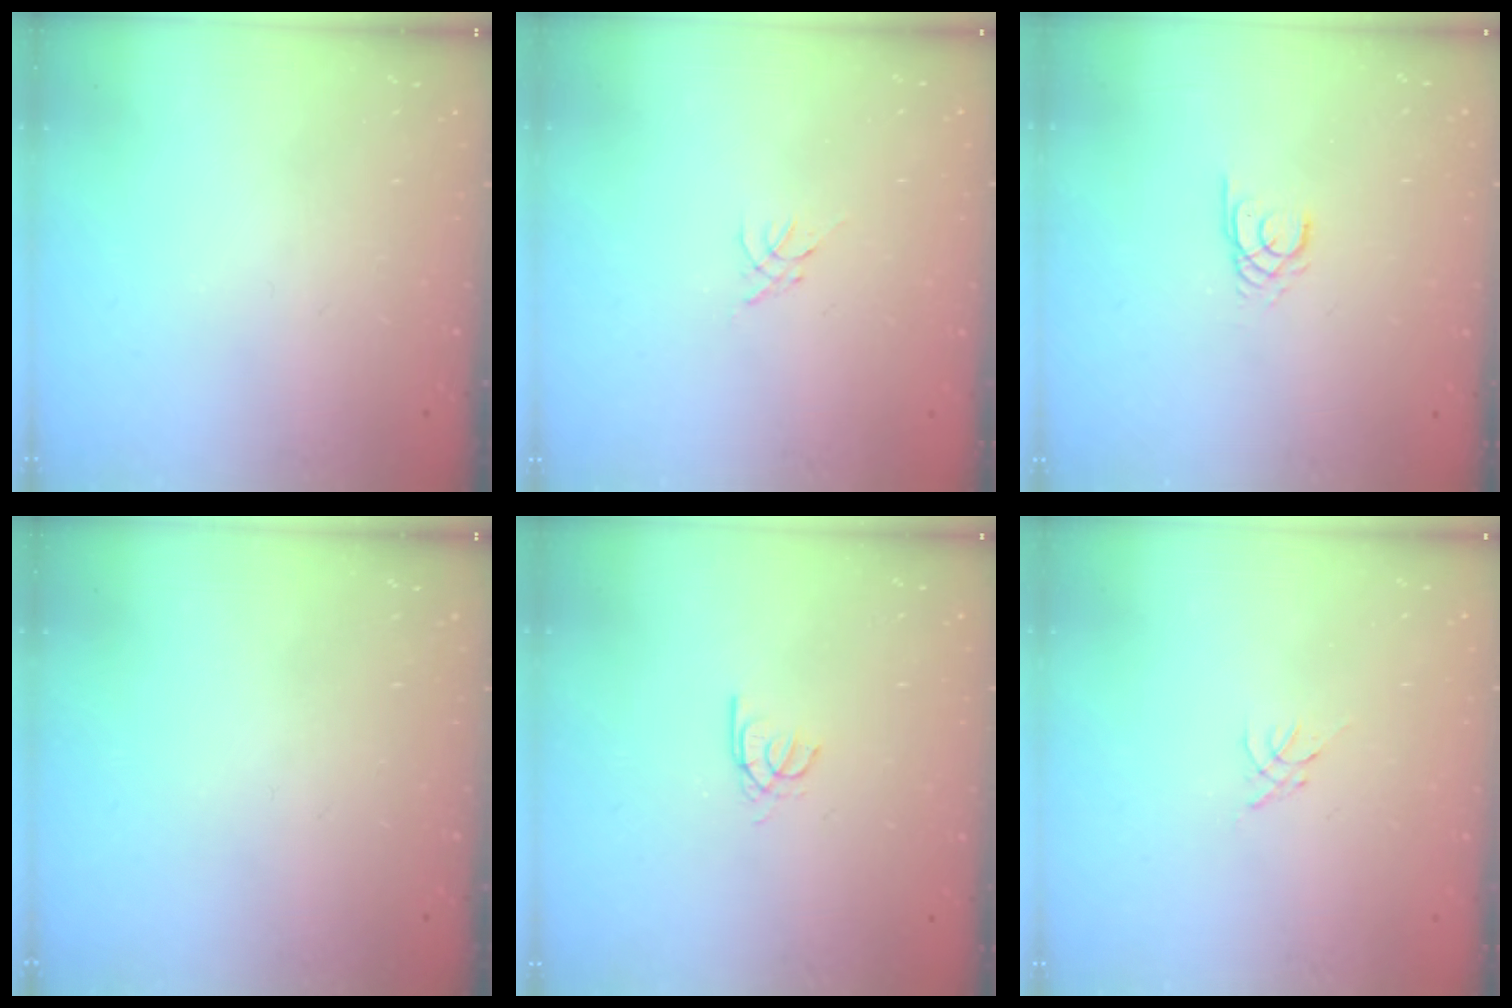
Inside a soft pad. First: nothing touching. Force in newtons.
{"total": 0.0}
{"total": 2.2, "press": 2.2, "slide": 0.2}
{"total": 0.0}
{"total": 2.6, "press": 2.6, "slide": 0.3}
{"total": 0.0}